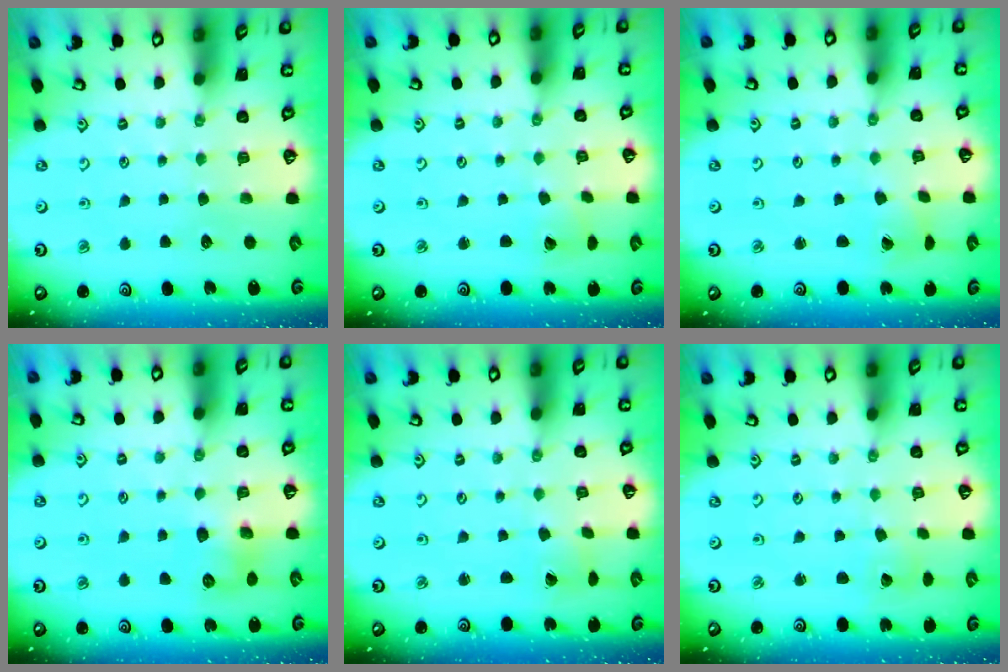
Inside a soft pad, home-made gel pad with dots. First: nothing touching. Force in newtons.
{"total": 2.3, "press": 2.3, "slide": 0.3}
{"total": 1.0, "press": 1.0, "slide": 0.1}
{"total": 8.0, "press": 8.0, "slide": 0.7}
{"total": 1.2, "press": 1.2, "slide": 0.1}
{"total": 1.7, "press": 1.7, "slide": 0.1}